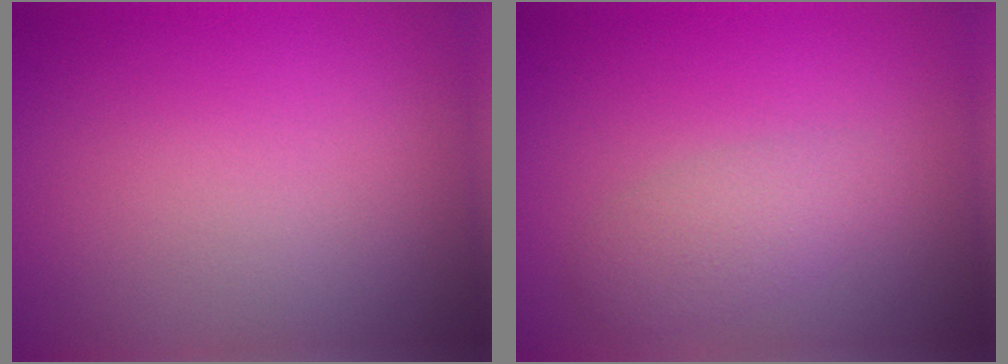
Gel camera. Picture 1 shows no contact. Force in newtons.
{"total": 2.5, "press": 2.5, "slide": 0.1}